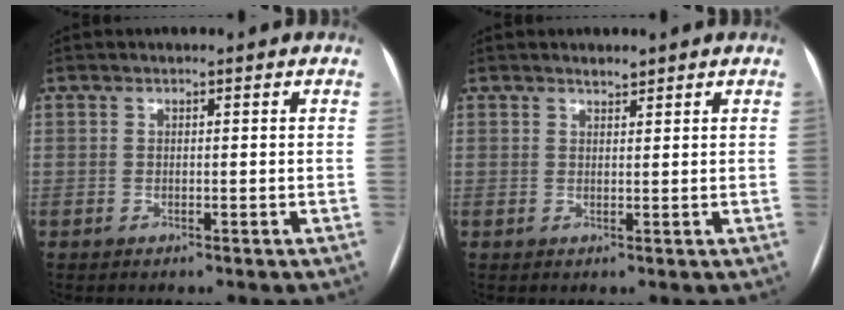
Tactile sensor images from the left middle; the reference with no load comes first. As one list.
[{"total": 1.1, "force": [1.0, 0.3, 0.3], "torque": [-0.012, -0.001, 0.019]}]